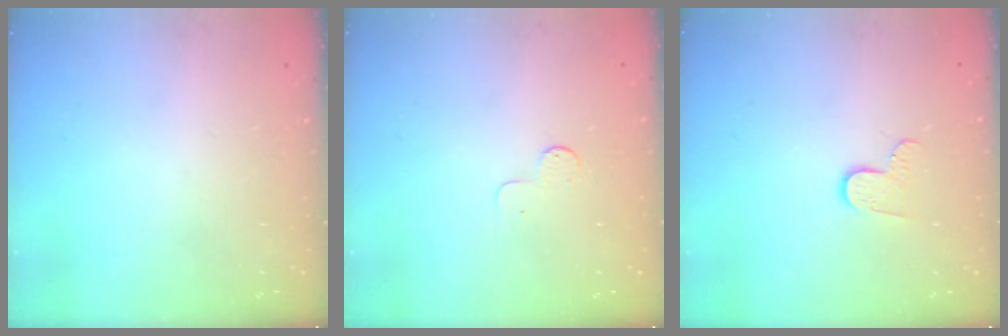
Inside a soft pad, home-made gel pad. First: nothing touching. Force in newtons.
{"total": 4.1, "press": 4.0, "slide": 0.4}
{"total": 6.4, "press": 6.4, "slide": 0.5}